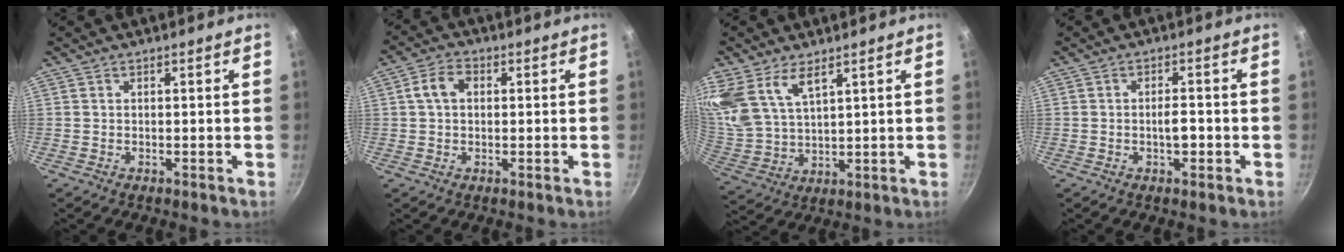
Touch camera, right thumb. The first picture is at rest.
{"total": 5.0, "force": [0.9, 3.5, 3.5], "torque": [-0.065, 0.014, 0.013]}
{"total": 14.3, "force": [7.6, 7.6, 9.4], "torque": [-0.213, -0.016, 0.165]}
{"total": 3.2, "force": [-0.8, 1.3, 2.8], "torque": [-0.040, 0.005, -0.013]}